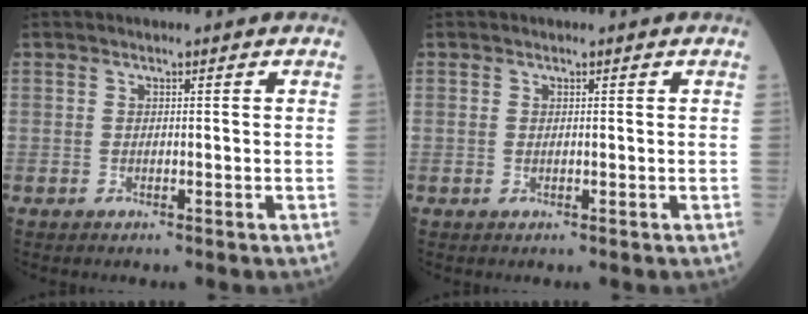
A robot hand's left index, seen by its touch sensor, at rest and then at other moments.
{"total": 0.0}